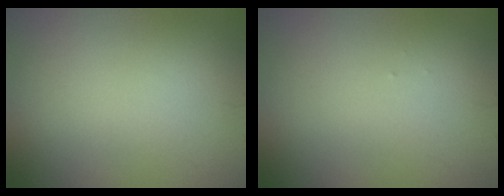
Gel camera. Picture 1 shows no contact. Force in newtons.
{"total": 0.0}